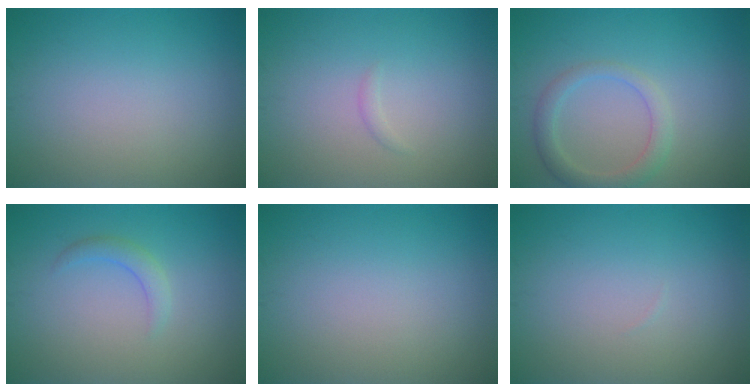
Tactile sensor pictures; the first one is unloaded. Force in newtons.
{"total": 0.5, "press": 0.5, "slide": 0.0}
{"total": 2.6, "press": 2.6, "slide": 0.3}
{"total": 1.5, "press": 1.5, "slide": 0.1}
{"total": 0.0}
{"total": 0.0}